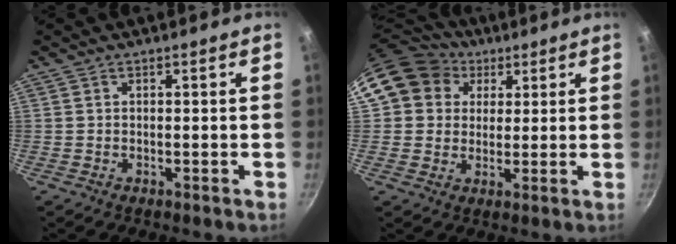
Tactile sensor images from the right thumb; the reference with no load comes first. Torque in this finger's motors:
{"motor_torque": [-0.36, 2.42, 0.46, -0.44, 0.10]}